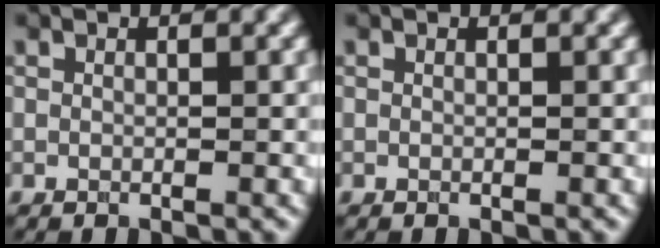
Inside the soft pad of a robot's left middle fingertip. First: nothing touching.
{"total": 0.0}